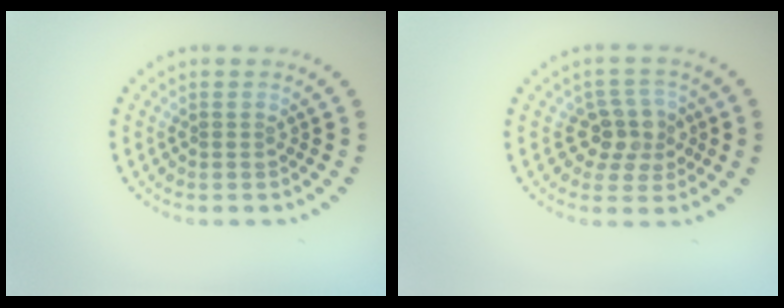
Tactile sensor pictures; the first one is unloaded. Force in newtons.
{"total": 3.2, "press": 2.8, "slide": 1.5}